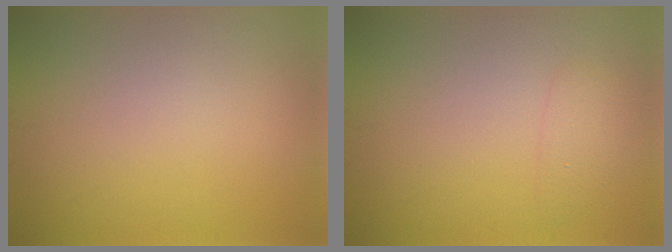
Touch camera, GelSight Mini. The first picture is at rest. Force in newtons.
{"total": 1.4, "press": 1.4, "slide": 0.1}